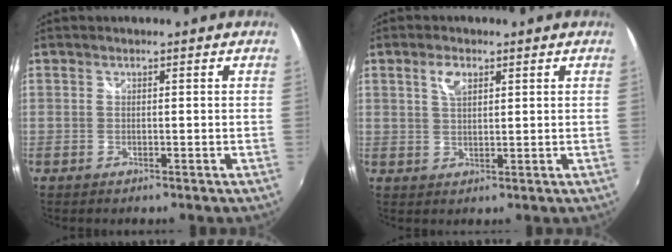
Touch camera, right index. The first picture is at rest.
{"total": 3.5, "force": [1.7, 1.8, 2.5], "torque": [-0.046, 0.005, 0.031]}